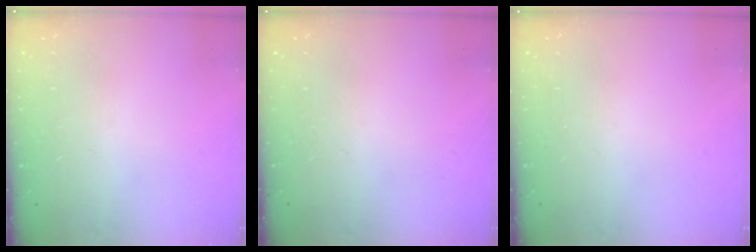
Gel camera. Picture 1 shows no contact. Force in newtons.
{"total": 0.0}
{"total": 0.0}